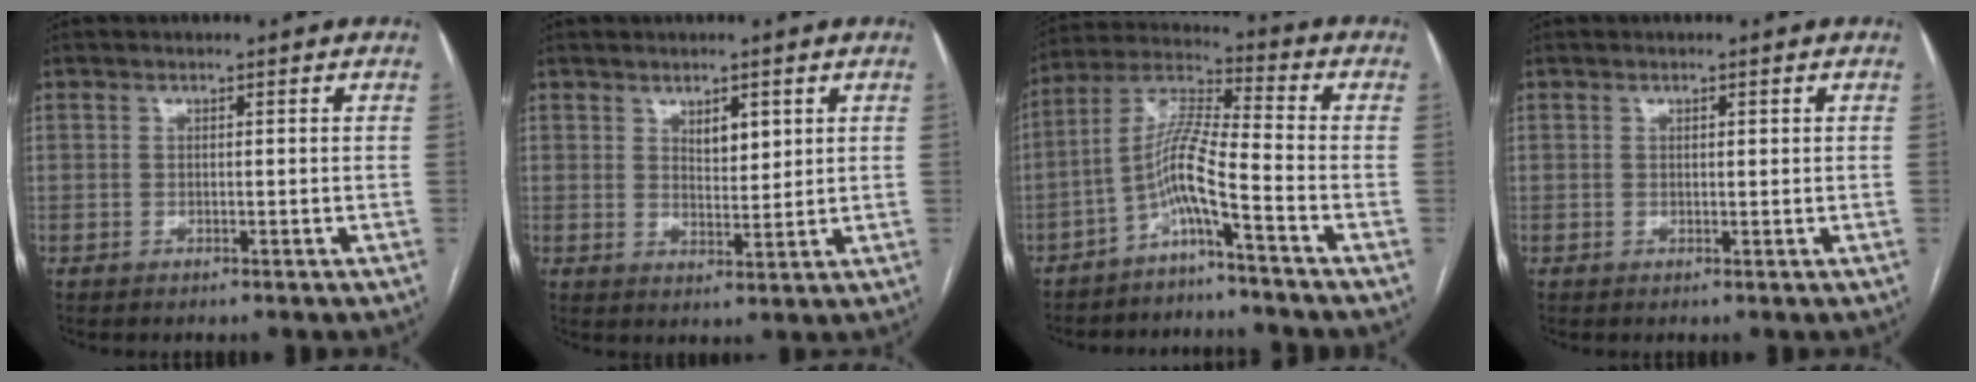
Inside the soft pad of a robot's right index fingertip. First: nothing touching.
{"total": 3.7, "force": [1.8, 1.5, 2.8], "torque": [-0.048, -0.003, 0.034]}
{"total": 8.0, "force": [-4.4, -0.6, 6.7], "torque": [-0.142, 0.013, -0.091]}
{"total": 0.8, "force": [0.3, 0.3, 0.6], "torque": [-0.009, 0.000, 0.005]}